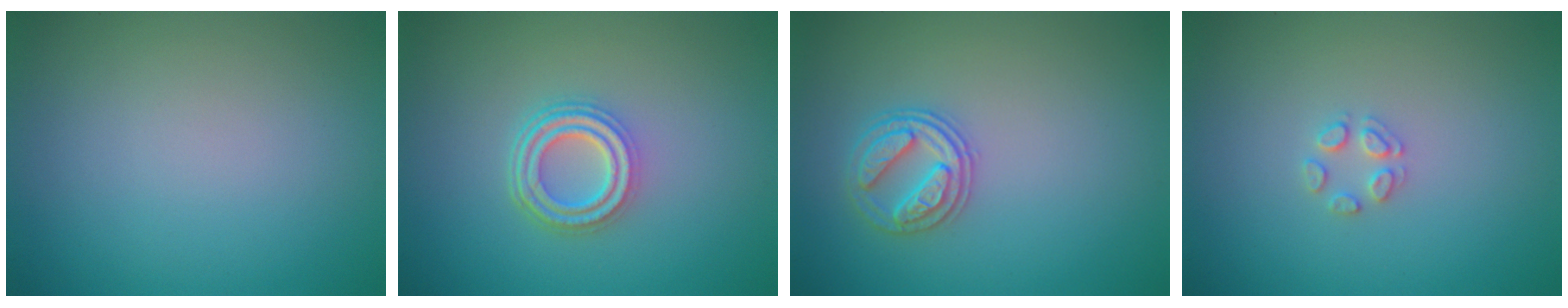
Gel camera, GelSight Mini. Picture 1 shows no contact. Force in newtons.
{"total": 4.0, "press": 3.1, "slide": 2.5}
{"total": 2.7, "press": 2.6, "slide": 0.3}
{"total": 1.5, "press": 1.5, "slide": 0.1}